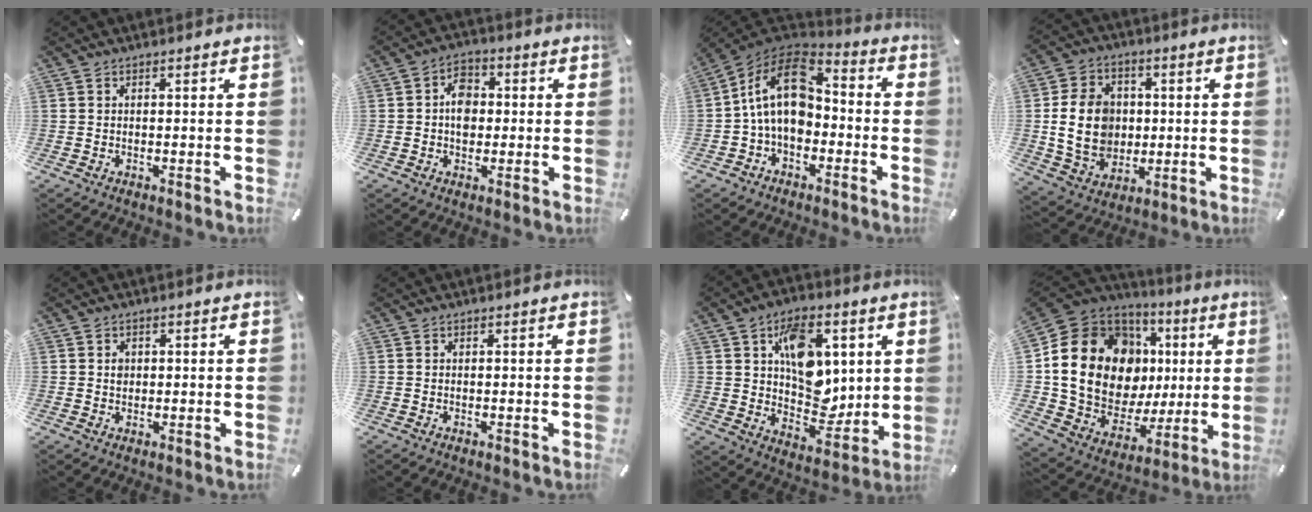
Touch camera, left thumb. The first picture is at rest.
{"total": 6.5, "force": [-0.1, 5.0, 4.1], "torque": [-0.055, 0.005, -0.004]}
{"total": 15.6, "force": [-0.7, 11.0, 11.0], "torque": [-0.225, 0.010, -0.019]}
{"total": 13.8, "force": [0.4, 11.5, 7.6], "torque": [-0.161, 0.009, 0.009]}
{"total": 1.5, "force": [0.3, 1.4, 0.5], "torque": [-0.004, 0.002, 0.002]}
{"total": 0.0}
{"total": 13.9, "force": [4.3, 10.3, 8.4], "torque": [-0.110, -0.022, 0.082]}
{"total": 21.4, "force": [4.6, 16.9, 12.3], "torque": [-0.233, -0.045, 0.099]}